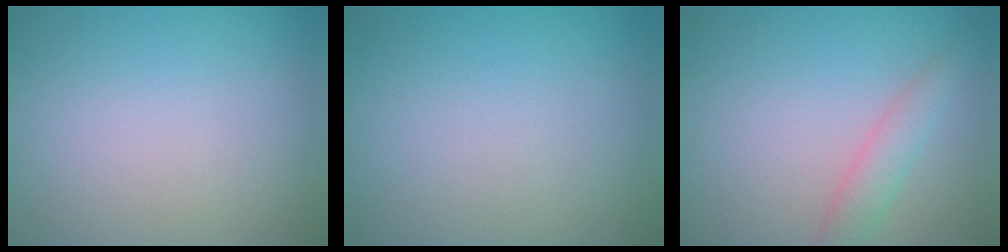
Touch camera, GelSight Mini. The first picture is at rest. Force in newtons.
{"total": 0.0}
{"total": 2.4, "press": 2.4, "slide": 0.1}